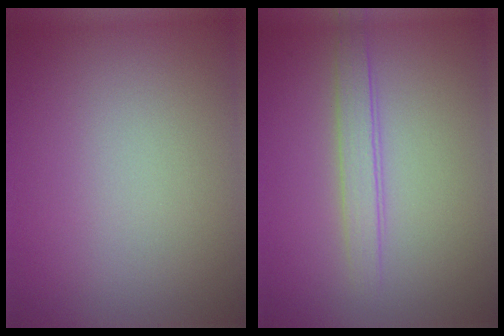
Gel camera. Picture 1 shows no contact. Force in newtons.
{"total": 1.9, "press": 1.9, "slide": 0.0}